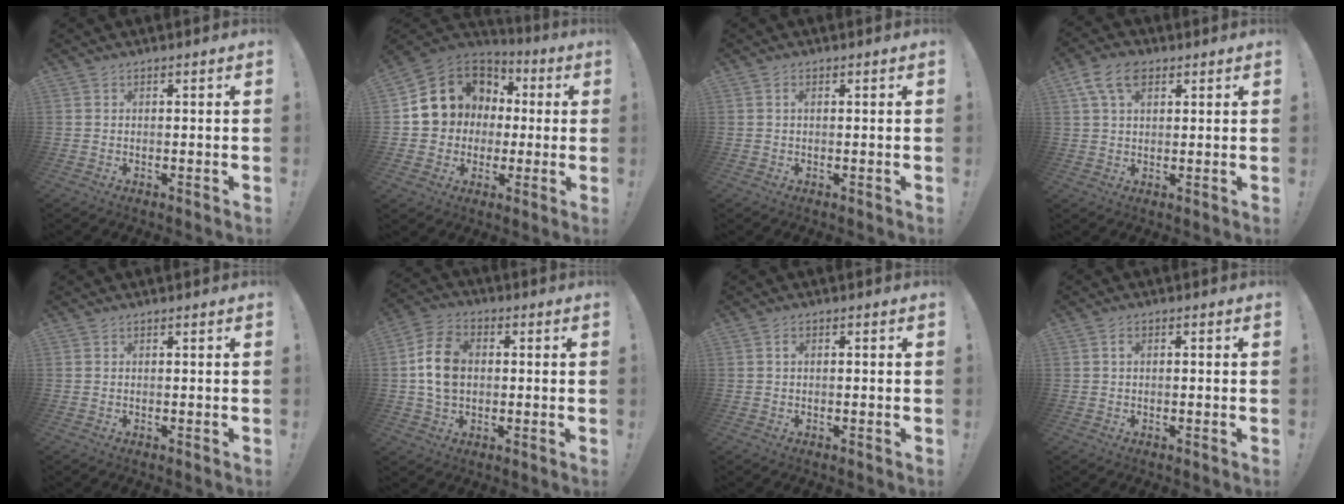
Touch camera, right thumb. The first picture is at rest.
{"total": 13.2, "force": [3.2, 12.1, 4.2], "torque": [-0.053, -0.018, 0.085]}
{"total": 0.6, "force": [0.0, 0.3, 0.5], "torque": [-0.010, 0.003, 0.000]}
{"total": 8.6, "force": [3.9, 5.2, 5.7], "torque": [-0.099, 0.000, 0.077]}
{"total": 0.0}
{"total": 12.0, "force": [0.6, 8.9, 8.0], "torque": [-0.125, 0.004, 0.013]}
{"total": 0.8, "force": [-0.1, 0.5, 0.6], "torque": [-0.011, 0.005, -0.004]}
{"total": 1.2, "force": [-0.2, 0.7, 0.9], "torque": [-0.017, 0.006, -0.004]}